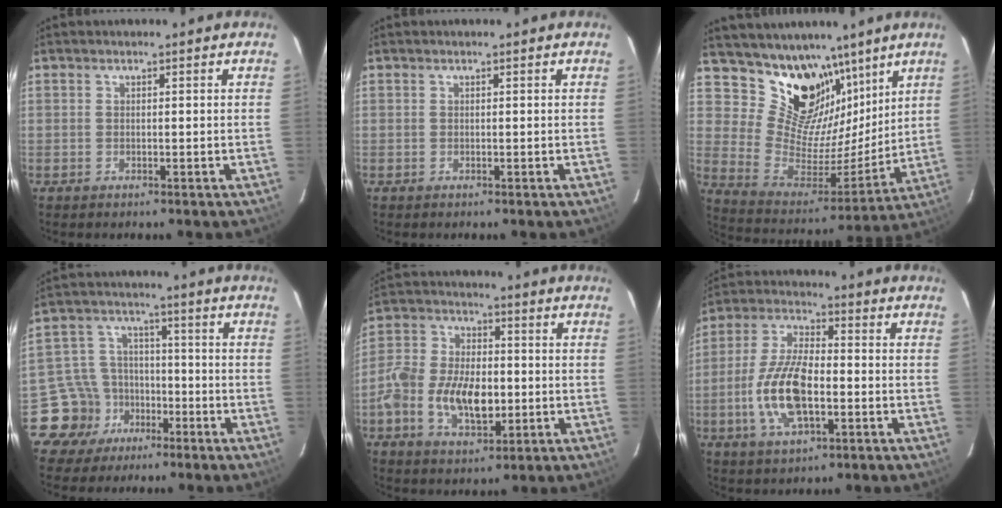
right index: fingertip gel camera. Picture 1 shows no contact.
{"total": 0.0}
{"total": 17.5, "force": [12.4, 10.0, 7.2], "torque": [-0.147, -0.011, 0.230]}
{"total": 9.2, "force": [-5.3, 7.6, 0.2], "torque": [-0.025, 0.033, -0.084]}
{"total": 13.6, "force": [-3.2, 8.0, 10.5], "torque": [-0.222, 0.012, -0.056]}
{"total": 13.4, "force": [-3.4, 5.7, 11.7], "torque": [-0.246, 0.002, -0.063]}